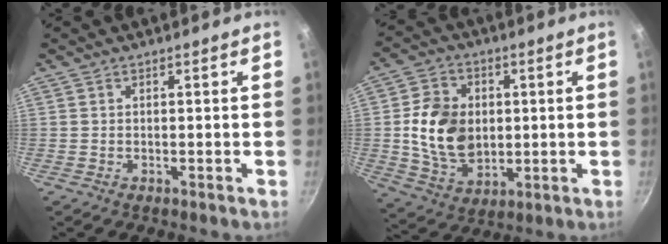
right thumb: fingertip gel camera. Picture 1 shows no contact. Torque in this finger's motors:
{"motor_torque": [-0.05, 0.48, 0.47, -0.31, 0.10]}